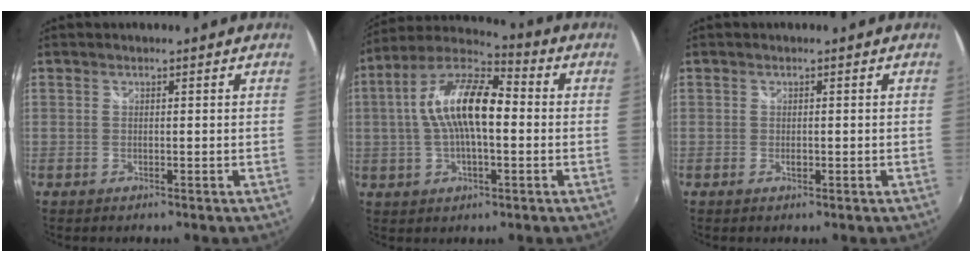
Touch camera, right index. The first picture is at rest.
{"total": 14.8, "force": [0.4, 6.0, 13.5], "torque": [-0.253, 0.020, -0.003]}
{"total": 0.8, "force": [-0.3, 0.6, 0.5], "torque": [-0.008, -0.001, -0.006]}